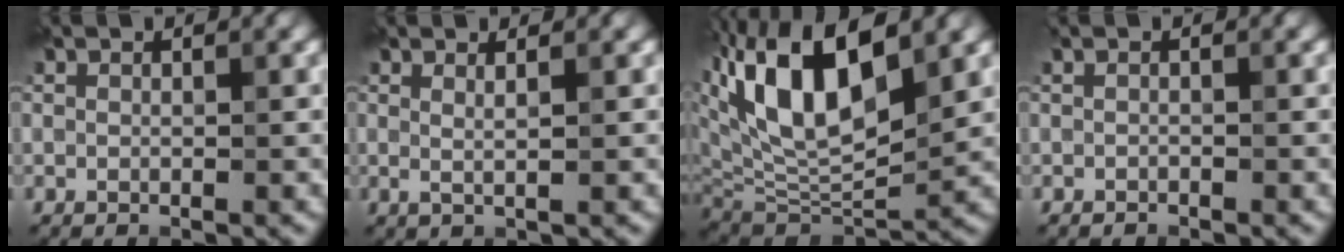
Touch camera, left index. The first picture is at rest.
{"total": 1.7, "force": [0.7, 0.6, 1.4], "torque": [-0.019, -0.002, 0.003]}
{"total": 12.0, "force": [4.5, 5.5, 9.7], "torque": [-0.175, 0.014, 0.078]}
{"total": 0.6, "force": [-0.4, 0.3, 0.3], "torque": [-0.008, -0.003, -0.005]}